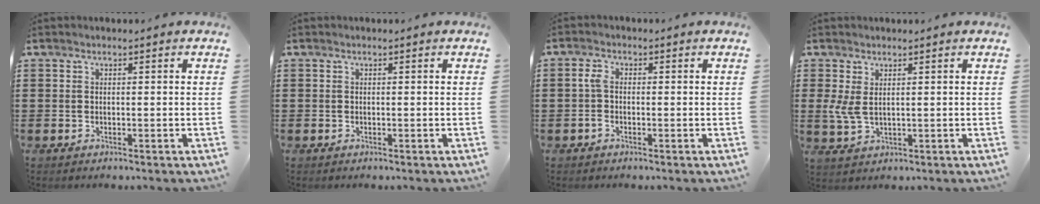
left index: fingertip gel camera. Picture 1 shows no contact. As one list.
[{"total": 0.0}, {"total": 2.1, "force": [-0.5, 1.1, 1.7], "torque": [-0.051, -0.001, -0.016]}, {"total": 3.4, "force": [0.8, 1.6, 2.8], "torque": [-0.082, -0.005, 0.009]}]